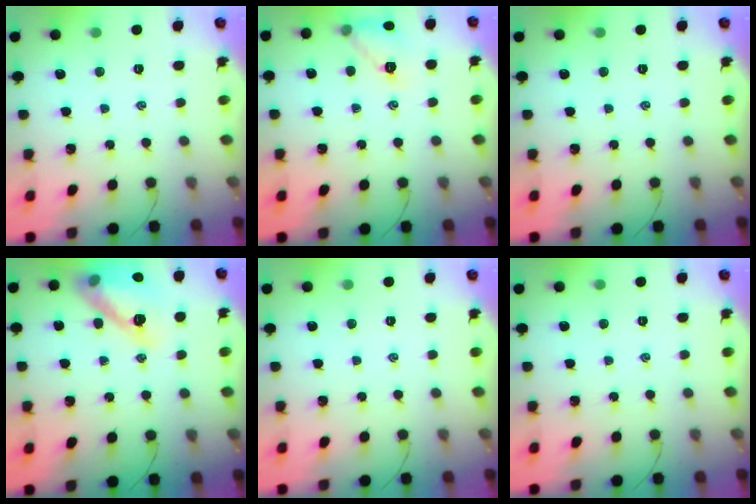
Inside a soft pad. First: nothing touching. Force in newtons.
{"total": 10.4, "press": 10.4, "slide": 0.6}
{"total": 0.0}
{"total": 17.4, "press": 17.1, "slide": 3.0}
{"total": 0.0}
{"total": 0.0}